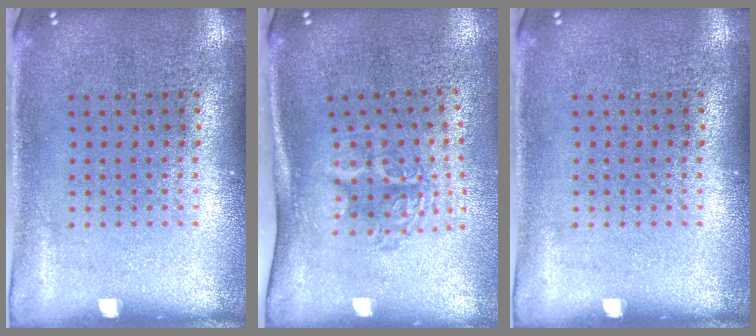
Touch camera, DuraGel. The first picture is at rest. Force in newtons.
{"total": 1.8, "press": 1.2, "slide": 1.3}
{"total": 0.0}